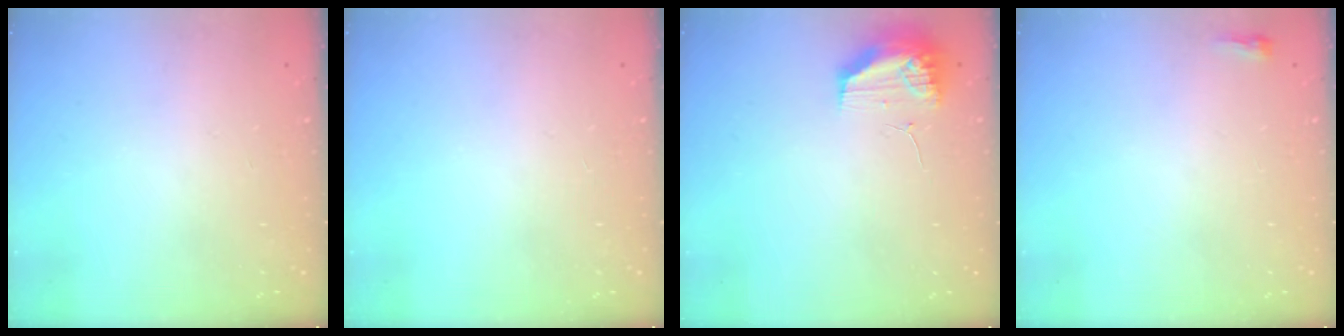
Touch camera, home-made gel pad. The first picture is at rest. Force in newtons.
{"total": 0.0}
{"total": 9.7, "press": 9.7, "slide": 0.9}
{"total": 2.4, "press": 2.4, "slide": 0.6}